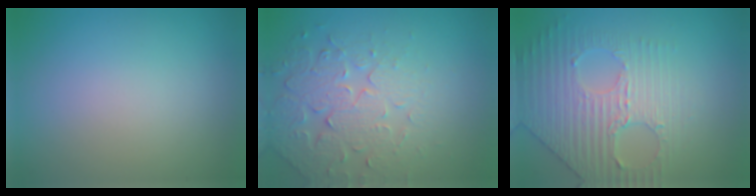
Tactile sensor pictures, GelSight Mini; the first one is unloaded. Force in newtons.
{"total": 4.1, "press": 3.9, "slide": 1.3}
{"total": 4.2, "press": 4.2, "slide": 0.3}